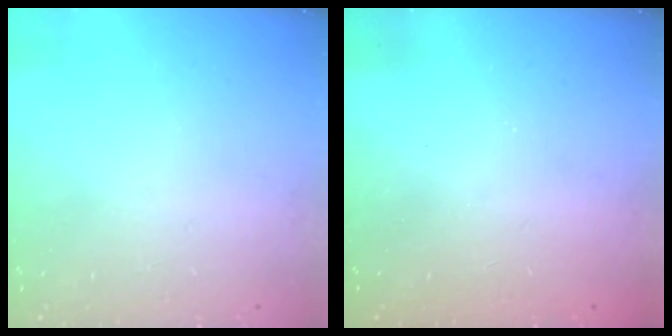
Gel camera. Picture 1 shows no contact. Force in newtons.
{"total": 2.3, "press": 2.2, "slide": 0.7}